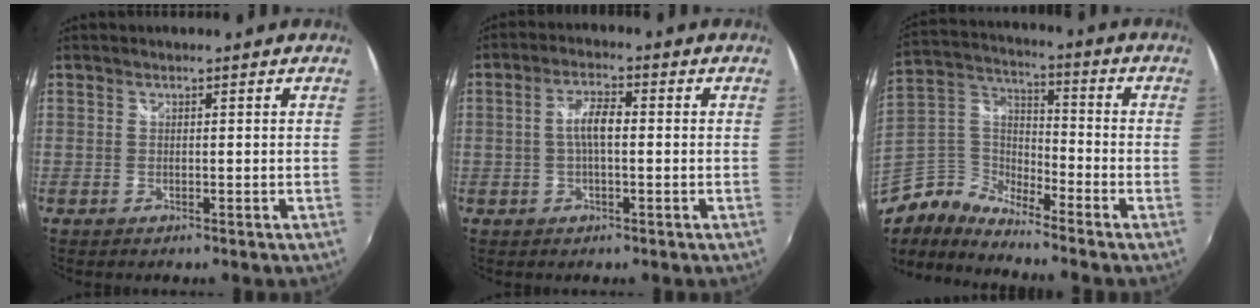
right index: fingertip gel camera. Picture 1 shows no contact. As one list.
[{"total": 4.6, "force": [-0.2, 1.4, 4.3], "torque": [-0.083, 0.009, -0.004]}, {"total": 6.5, "force": [-5.2, 3.5, 1.8], "torque": [-0.058, 0.030, -0.131]}]